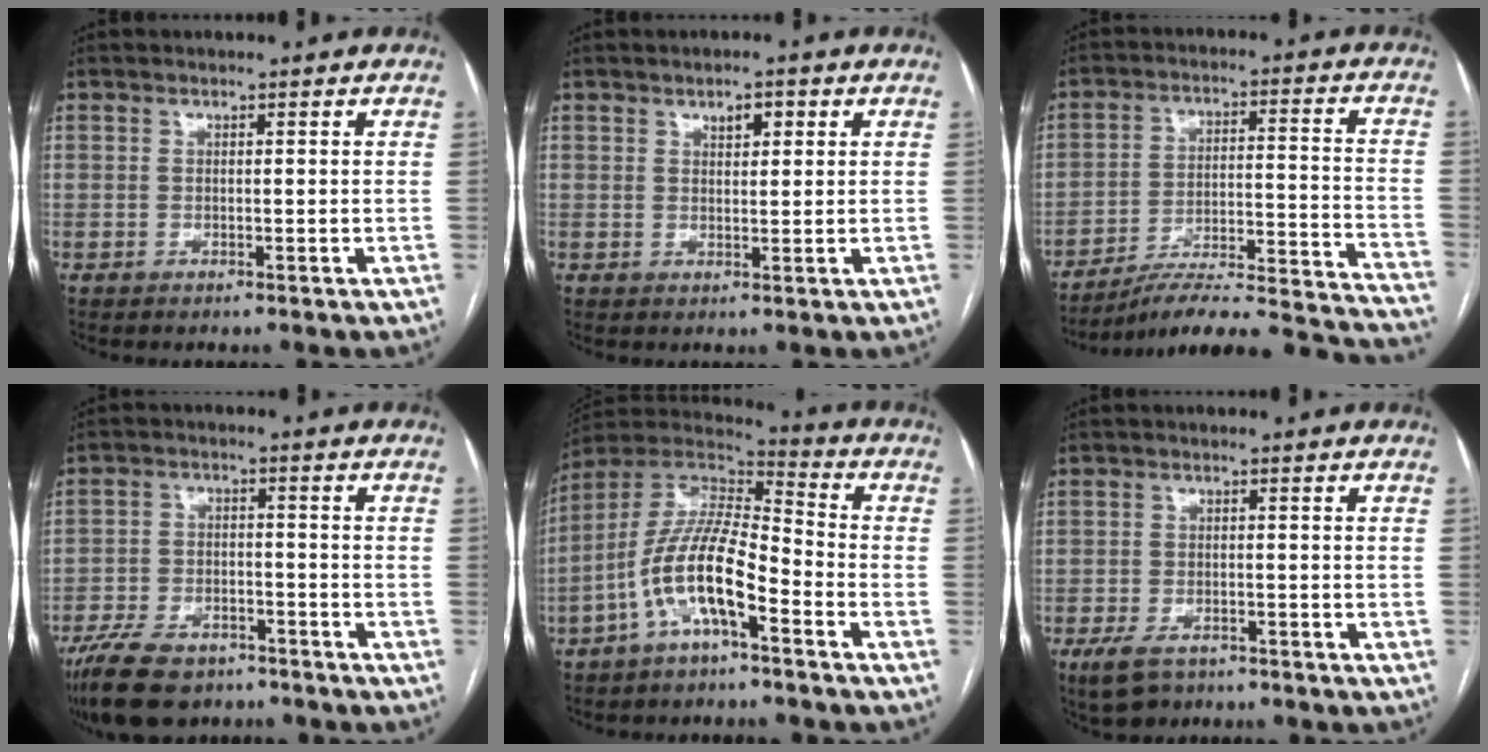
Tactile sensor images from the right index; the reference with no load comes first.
{"total": 2.4, "force": [1.3, 1.0, 1.8], "torque": [-0.028, 0.003, 0.021]}
{"total": 25.8, "force": [-24.1, 1.2, 9.3], "torque": [-0.065, 0.004, -0.328]}
{"total": 13.6, "force": [-10.1, 6.1, 6.8], "torque": [-0.135, -0.012, -0.164]}
{"total": 13.2, "force": [-5.9, 3.3, 11.3], "torque": [-0.232, 0.018, -0.108]}
{"total": 5.3, "force": [-3.7, 2.8, 2.6], "torque": [-0.054, -0.006, -0.056]}